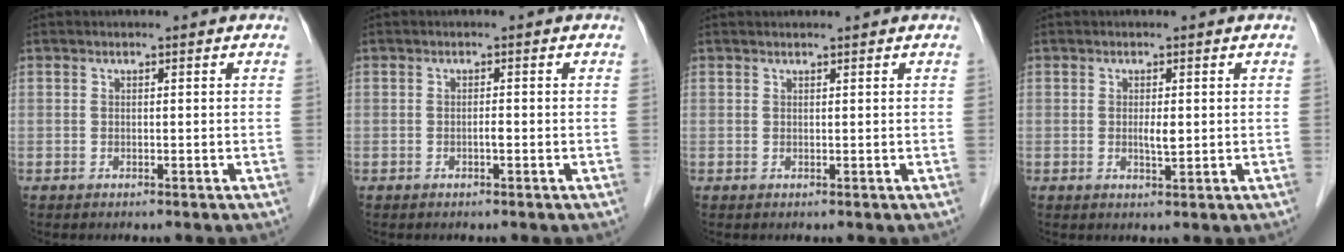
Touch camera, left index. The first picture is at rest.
{"total": 0.6, "force": [-0.3, 0.0, 0.5], "torque": [-0.006, 0.000, -0.009]}
{"total": 1.2, "force": [1.2, -0.1, 0.4], "torque": [-0.004, 0.013, 0.022]}
{"total": 1.7, "force": [0.1, 0.4, 1.6], "torque": [-0.029, -0.004, 0.001]}